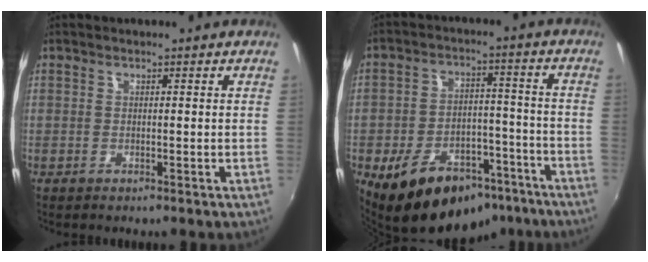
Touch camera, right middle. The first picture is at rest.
{"total": 17.3, "force": [-12.0, 9.3, 8.3], "torque": [-0.152, 0.019, -0.156]}